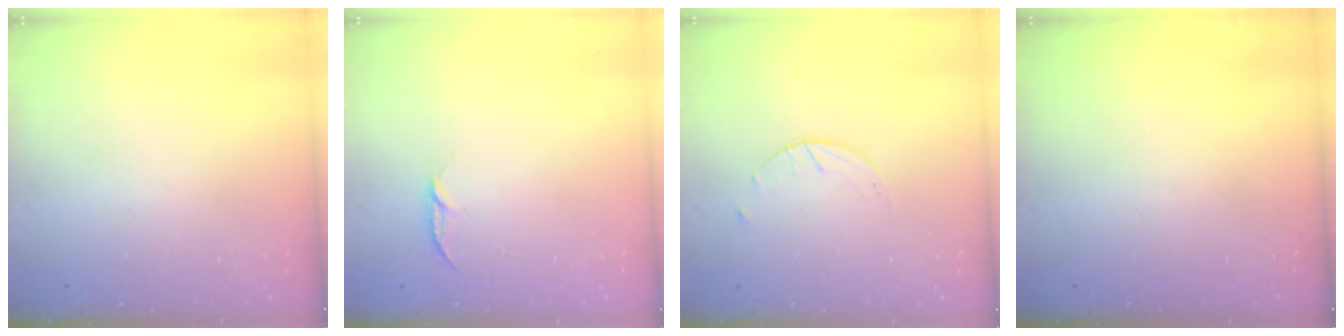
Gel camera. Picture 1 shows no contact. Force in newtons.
{"total": 4.4, "press": 4.4, "slide": 0.4}
{"total": 2.6, "press": 2.6, "slide": 0.4}
{"total": 0.0}